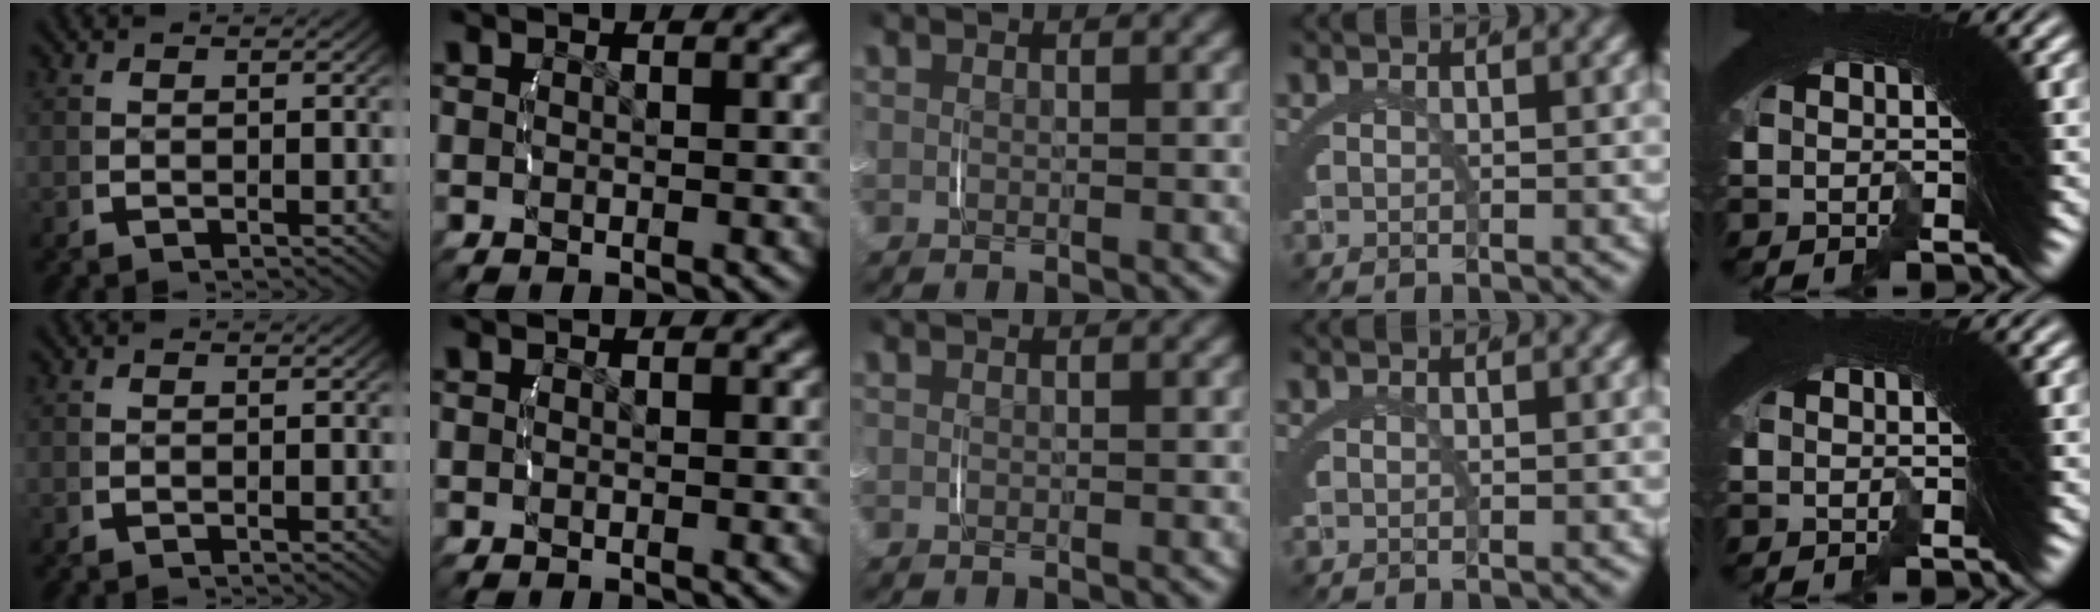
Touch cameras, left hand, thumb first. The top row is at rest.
{}